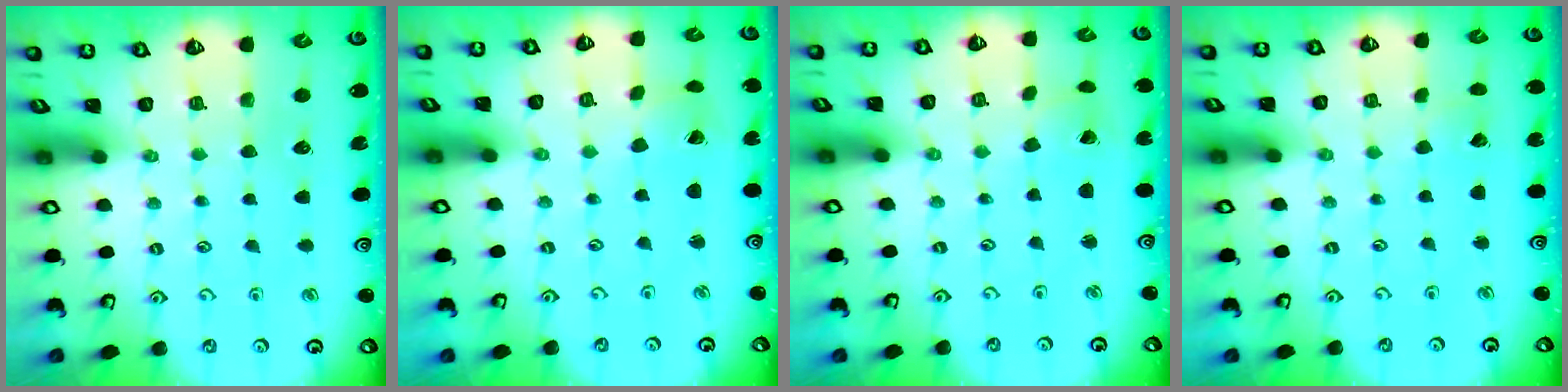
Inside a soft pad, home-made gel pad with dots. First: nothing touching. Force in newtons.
{"total": 1.0, "press": 1.0, "slide": 0.1}
{"total": 2.2, "press": 2.2, "slide": 0.2}
{"total": 2.7, "press": 2.6, "slide": 0.3}